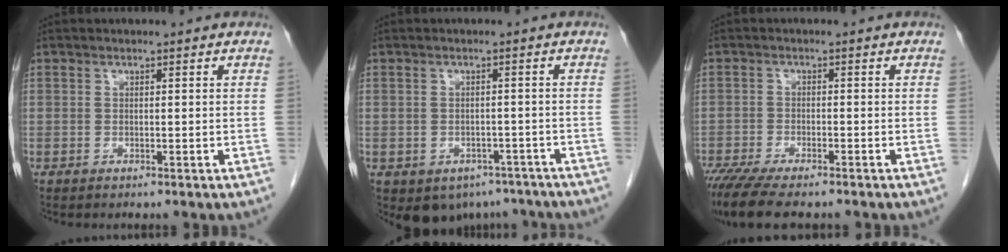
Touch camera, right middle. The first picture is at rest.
{"total": 6.9, "force": [-4.6, 4.9, 1.4], "torque": [-0.014, 0.012, -0.054]}
{"total": 9.4, "force": [-7.6, 1.8, 5.2], "torque": [-0.084, -0.018, -0.123]}